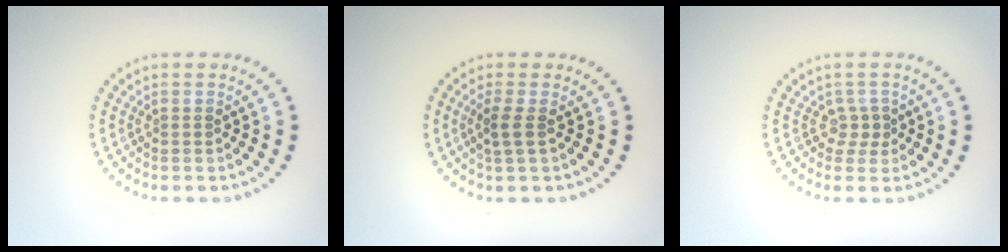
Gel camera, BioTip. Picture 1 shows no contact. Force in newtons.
{"total": 1.6, "press": 1.4, "slide": 0.9}
{"total": 1.5, "press": 0.9, "slide": 1.2}